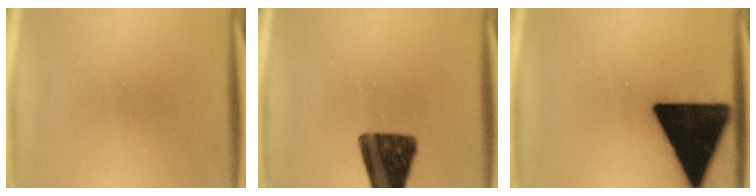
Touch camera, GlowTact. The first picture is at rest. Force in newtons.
{"total": 14.5}
{"total": 22.0}